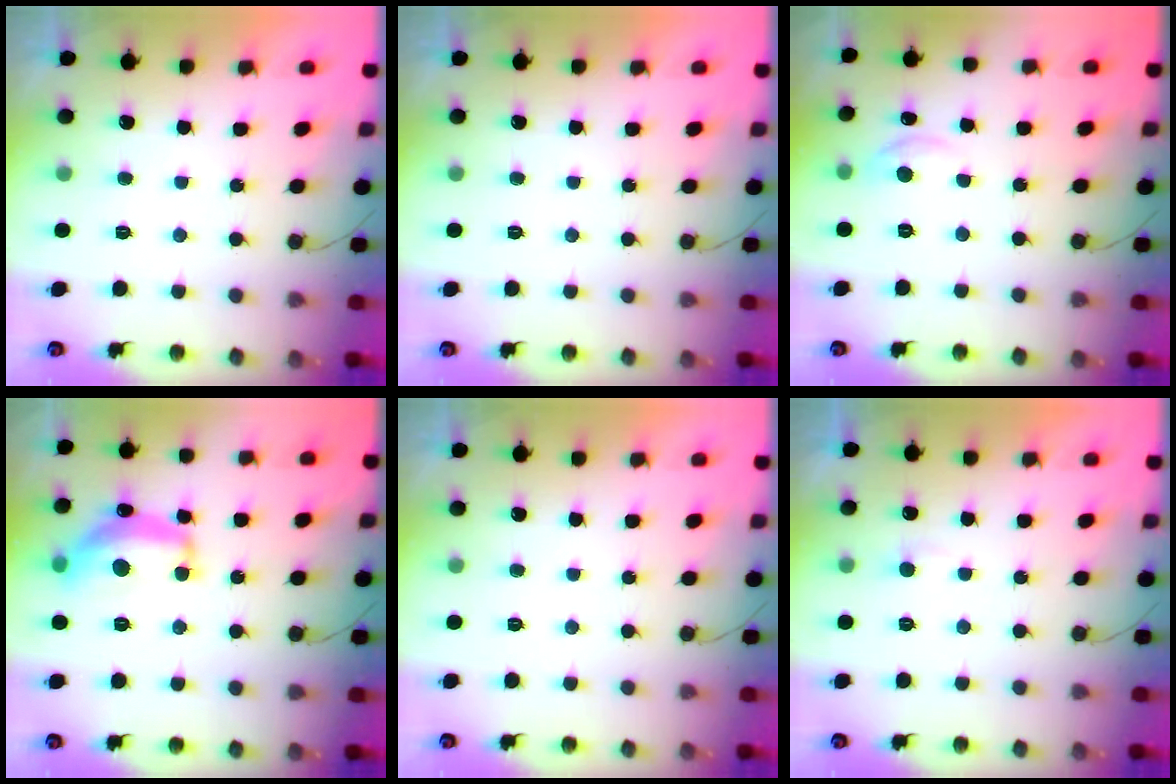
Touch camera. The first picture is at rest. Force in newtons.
{"total": 0.0}
{"total": 4.6, "press": 4.5, "slide": 0.7}
{"total": 13.9, "press": 13.8, "slide": 0.7}
{"total": 0.0}
{"total": 3.7, "press": 3.7, "slide": 0.4}